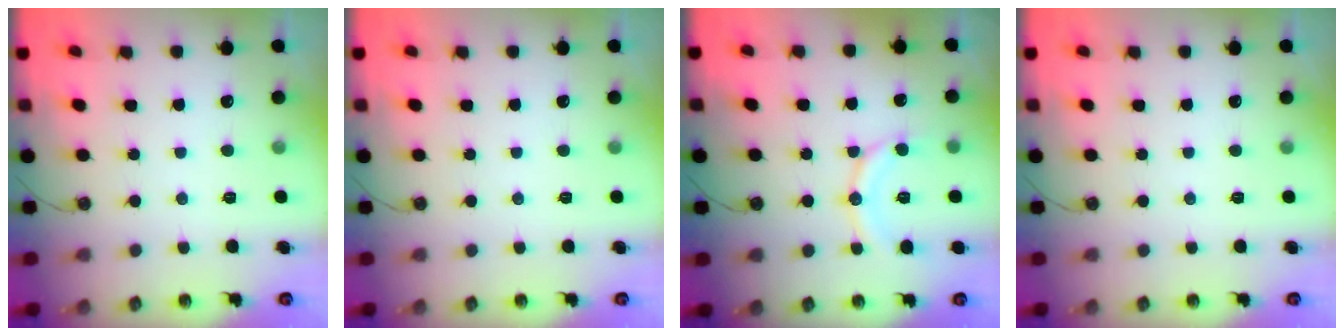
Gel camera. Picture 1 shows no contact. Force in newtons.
{"total": 0.0}
{"total": 11.4, "press": 11.3, "slide": 1.2}
{"total": 0.0}